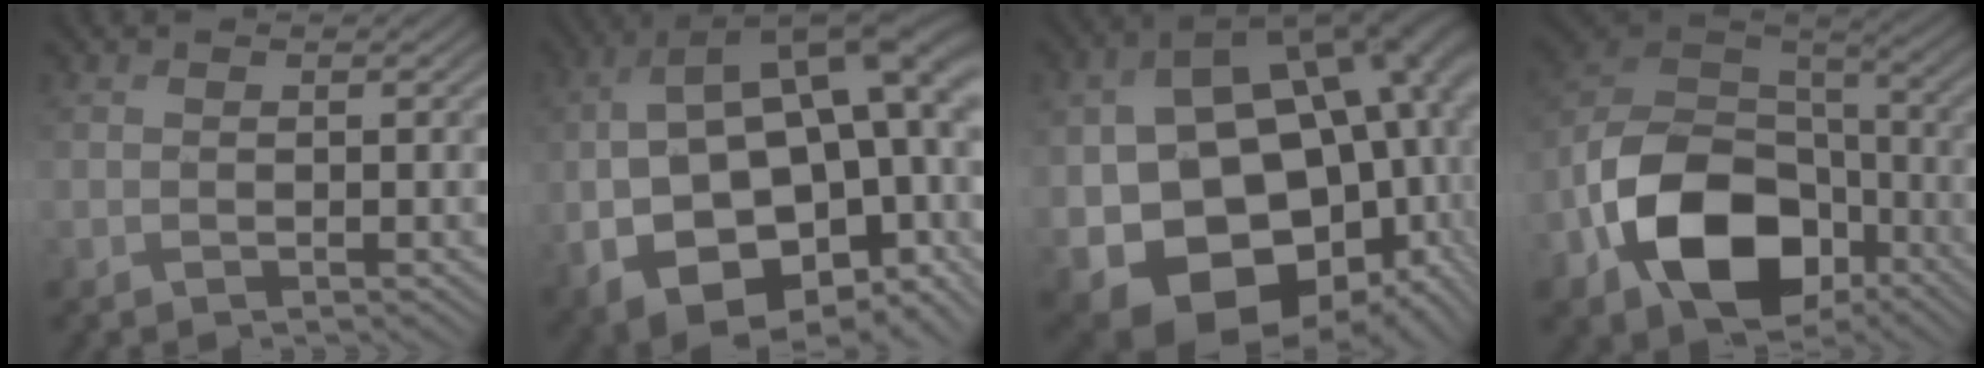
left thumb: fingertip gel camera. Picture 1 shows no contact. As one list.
[{"total": 20.7, "force": [-1.4, 11.9, 16.9], "torque": [-0.294, -0.035, 0.022]}, {"total": 22.3, "force": [-2.5, 15.9, 15.3], "torque": [-0.290, -0.057, 0.015]}, {"total": 15.4, "force": [-6.4, 10.3, 9.5], "torque": [-0.193, -0.033, -0.127]}]